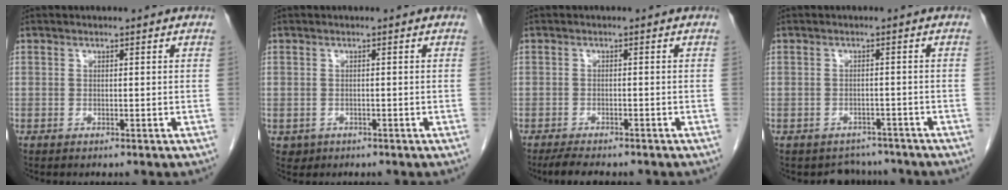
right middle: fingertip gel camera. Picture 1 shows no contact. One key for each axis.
{"total": 1.4, "fx": -0.6, "fy": 1.3, "fz": 0.2, "tx": -0.003, "ty": 0.004, "tz": -0.003}
{"total": 4.9, "fx": -4.1, "fy": 1.1, "fz": 2.4, "tx": -0.040, "ty": -0.010, "tz": -0.061}
{"total": 3.9, "fx": -3.4, "fy": 1.8, "fz": -0.5, "tx": 0.008, "ty": 0.012, "tz": -0.047}